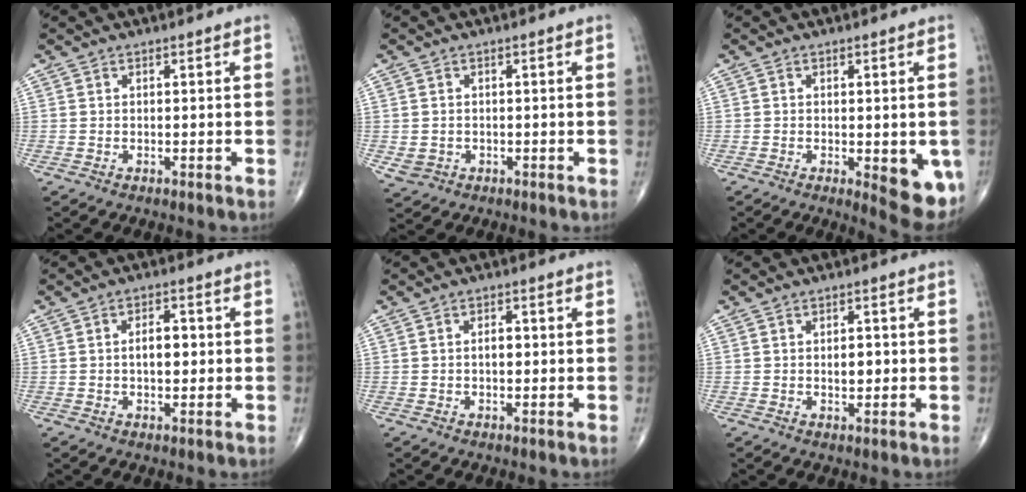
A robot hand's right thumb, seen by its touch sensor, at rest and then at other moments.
{"total": 2.6, "force": [-0.4, 2.3, 1.0], "torque": [-0.017, 0.001, 0.001]}
{"total": 8.5, "force": [-2.2, 3.2, 7.6], "torque": [-0.077, -0.015, -0.023]}
{"total": 4.7, "force": [0.1, 2.6, 3.9], "torque": [-0.057, 0.008, -0.002]}
{"total": 2.2, "force": [-0.1, 1.3, 1.8], "torque": [-0.026, 0.005, -0.004]}
{"total": 3.1, "force": [-0.1, 1.8, 2.5], "torque": [-0.028, 0.001, -0.001]}